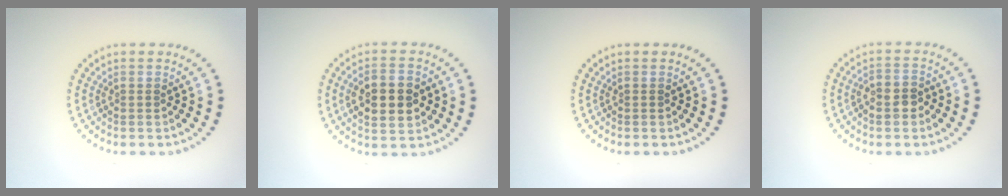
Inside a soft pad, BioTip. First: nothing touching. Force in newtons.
{"total": 5.2, "press": 5.2, "slide": 0.4}
{"total": 0.0}
{"total": 2.2, "press": 2.1, "slide": 0.8}